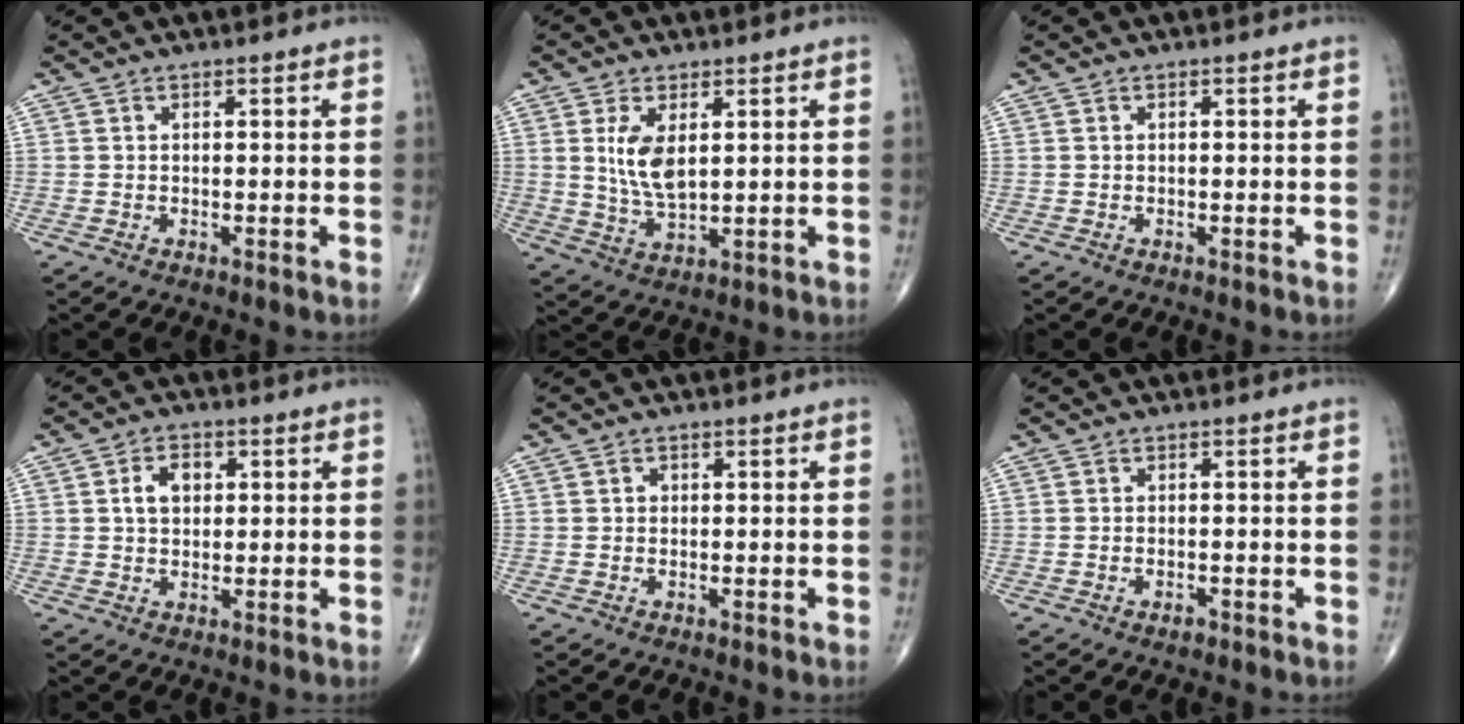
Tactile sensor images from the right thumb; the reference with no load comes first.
{"total": 7.4, "force": [1.9, 3.5, 6.2], "torque": [-0.116, -0.016, 0.046]}
{"total": 0.0}
{"total": 5.0, "force": [1.1, 3.5, 3.4], "torque": [-0.047, 0.005, 0.017]}
{"total": 0.8, "force": [0.1, 0.7, 0.3], "torque": [0.000, 0.002, 0.001]}
{"total": 1.2, "force": [-0.7, 0.6, 0.8], "torque": [-0.013, 0.004, -0.010]}